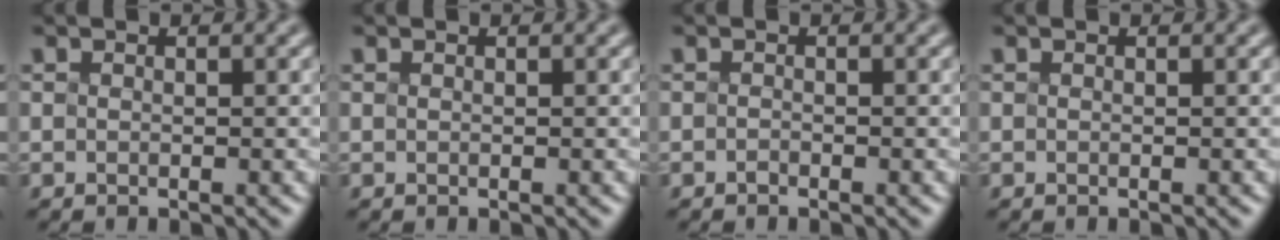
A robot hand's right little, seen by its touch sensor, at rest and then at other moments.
{"total": 0.0}
{"total": 1.0, "force": [-0.7, -0.4, -0.5], "torque": [0.007, 0.000, -0.001]}
{"total": 0.0}